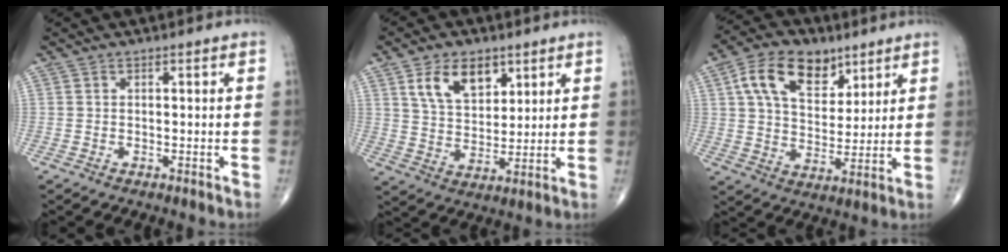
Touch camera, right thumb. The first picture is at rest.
{"total": 10.2, "force": [5.2, 6.1, 6.3], "torque": [-0.087, -0.027, 0.099]}
{"total": 14.2, "force": [6.8, 8.8, 8.8], "torque": [-0.124, -0.018, 0.124]}